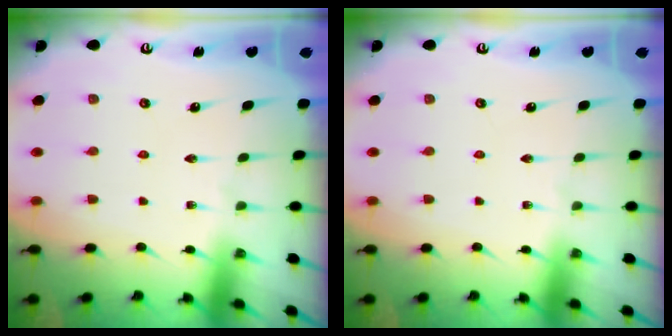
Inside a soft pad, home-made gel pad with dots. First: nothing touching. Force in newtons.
{"total": 0.0}